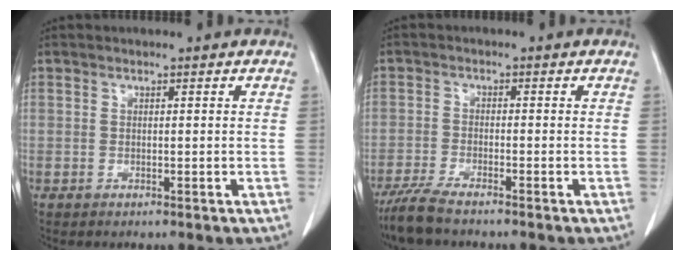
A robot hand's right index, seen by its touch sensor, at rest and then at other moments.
{"total": 5.2, "force": [-4.4, 0.4, 2.8], "torque": [-0.058, -0.017, -0.083]}